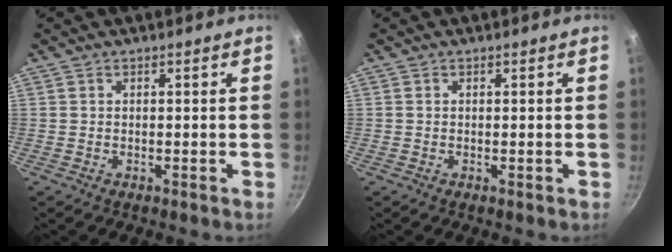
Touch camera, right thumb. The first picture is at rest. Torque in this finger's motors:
{"motor_torque": [0.29, 0.26, 0.33, 0.03, 0.02]}